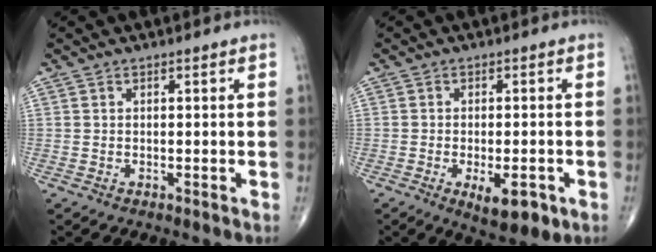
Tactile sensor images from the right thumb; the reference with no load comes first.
{"total": 7.6, "force": [-3.0, 3.0, 6.3], "torque": [-0.085, 0.000, -0.035]}